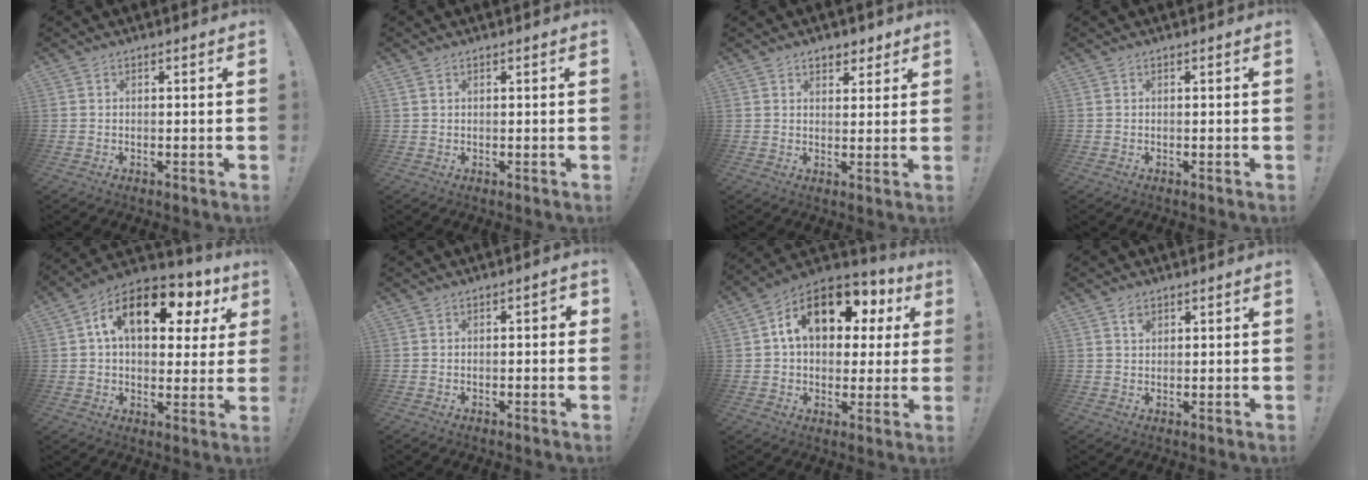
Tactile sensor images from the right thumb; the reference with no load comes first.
{"total": 1.2, "force": [0.9, 0.6, 0.6], "torque": [-0.012, 0.001, 0.017]}
{"total": 4.2, "force": [2.8, 2.8, 1.4], "torque": [-0.003, -0.014, 0.047]}
{"total": 0.0}
{"total": 17.2, "force": [6.7, 9.1, 13.0], "torque": [-0.209, -0.013, 0.111]}
{"total": 1.6, "force": [-0.6, 0.9, 1.1], "torque": [-0.010, 0.005, -0.013]}
{"total": 17.4, "force": [6.6, 10.6, 12.2], "torque": [-0.198, -0.012, 0.113]}
{"total": 2.0, "force": [1.4, 1.2, 0.7], "torque": [0.007, -0.012, 0.021]}